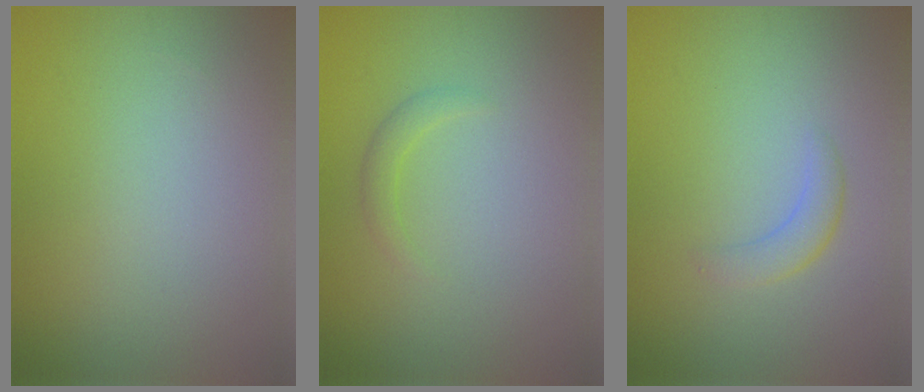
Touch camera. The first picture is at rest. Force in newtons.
{"total": 1.2, "press": 1.2, "slide": 0.1}
{"total": 1.8, "press": 1.8, "slide": 0.0}